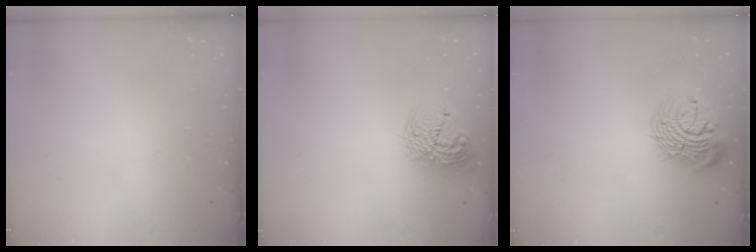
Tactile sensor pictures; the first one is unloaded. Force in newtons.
{"total": 15.6, "press": 15.6, "slide": 1.2}
{"total": 14.4, "press": 14.3, "slide": 1.5}